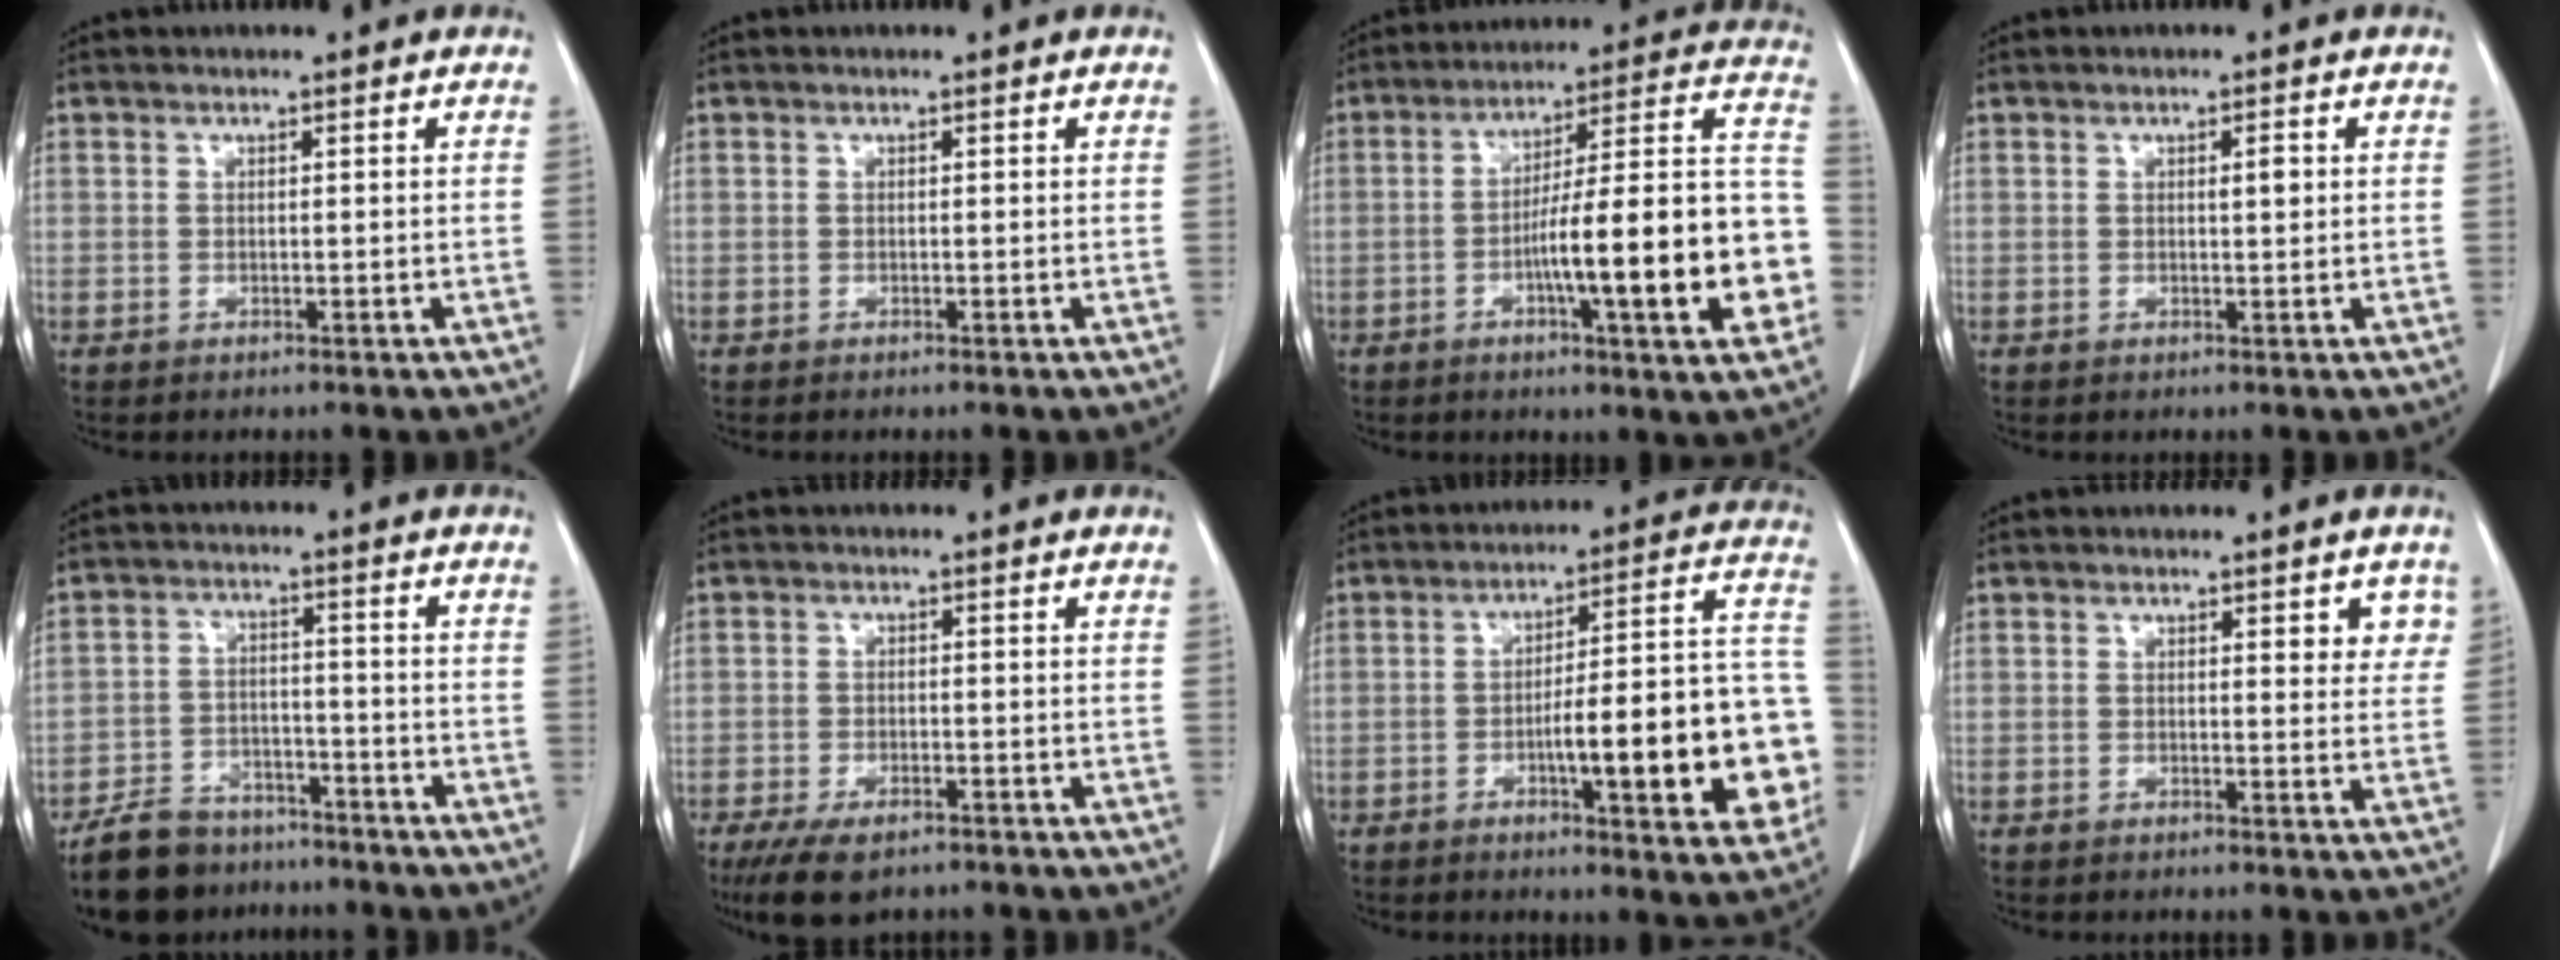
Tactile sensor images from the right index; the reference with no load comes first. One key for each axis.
{"total": 0.0}
{"total": 20.5, "fx": -5.2, "fy": 2.0, "fz": 19.8, "tx": -0.228, "ty": 0.026, "tz": -0.070}
{"total": 1.5, "fx": 0.4, "fy": 0.4, "fz": 1.4, "tx": -0.023, "ty": 0.001, "tz": 0.006}
{"total": 10.7, "fx": -8.9, "fy": 5.2, "fz": 2.8, "tx": -0.050, "ty": 0.005, "tz": -0.147}
{"total": 5.4, "fx": -3.6, "fy": 2.3, "fz": 3.3, "tx": -0.060, "ty": -0.010, "tz": -0.056}
{"total": 19.0, "fx": -4.6, "fy": 3.5, "fz": 18.1, "tx": -0.181, "ty": 0.034, "tz": -0.052}
{"total": 3.5, "fx": 1.7, "fy": 1.5, "fz": 2.7, "tx": -0.021, "ty": -0.003, "tz": 0.015}